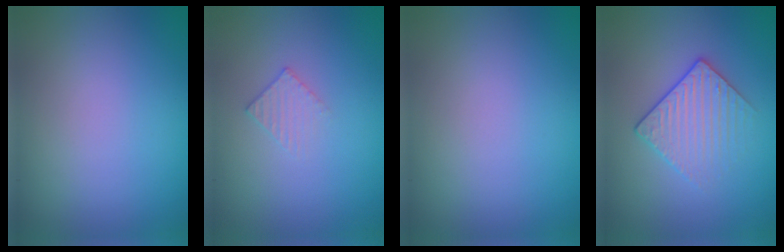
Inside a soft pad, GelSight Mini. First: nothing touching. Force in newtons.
{"total": 1.4, "press": 1.4, "slide": 0.2}
{"total": 0.0}
{"total": 3.0, "press": 2.8, "slide": 1.2}